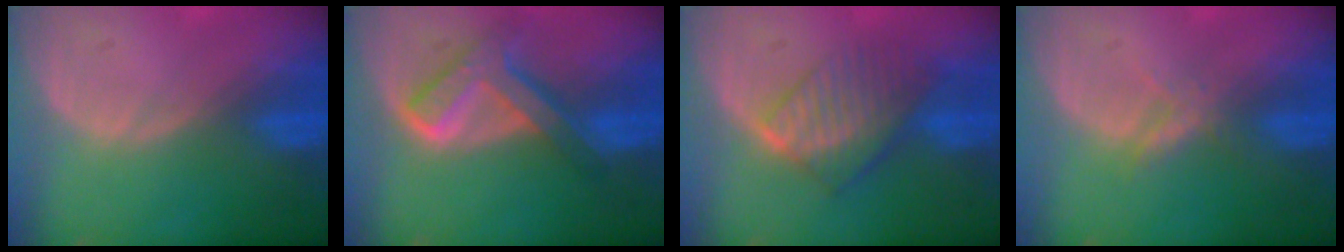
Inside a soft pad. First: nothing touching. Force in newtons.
{"total": 8.0, "press": 6.7, "slide": 4.3}
{"total": 8.0, "press": 7.1, "slide": 3.7}
{"total": 2.1, "press": 2.1, "slide": 0.2}